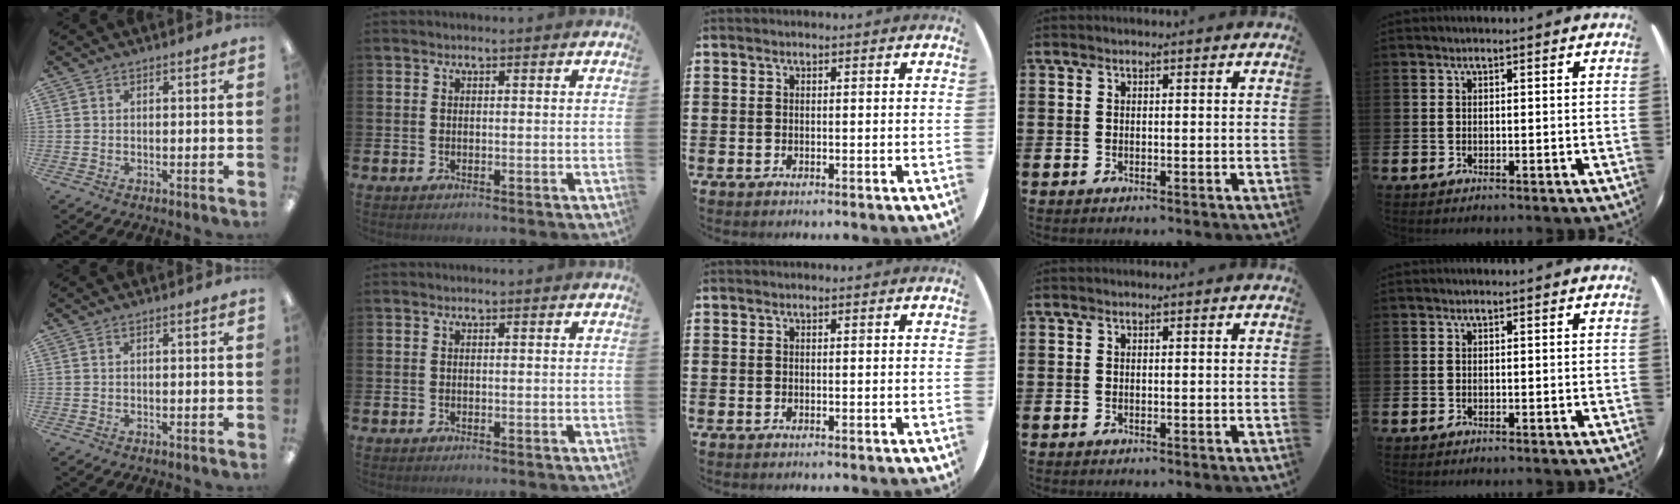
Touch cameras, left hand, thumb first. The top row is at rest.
{}